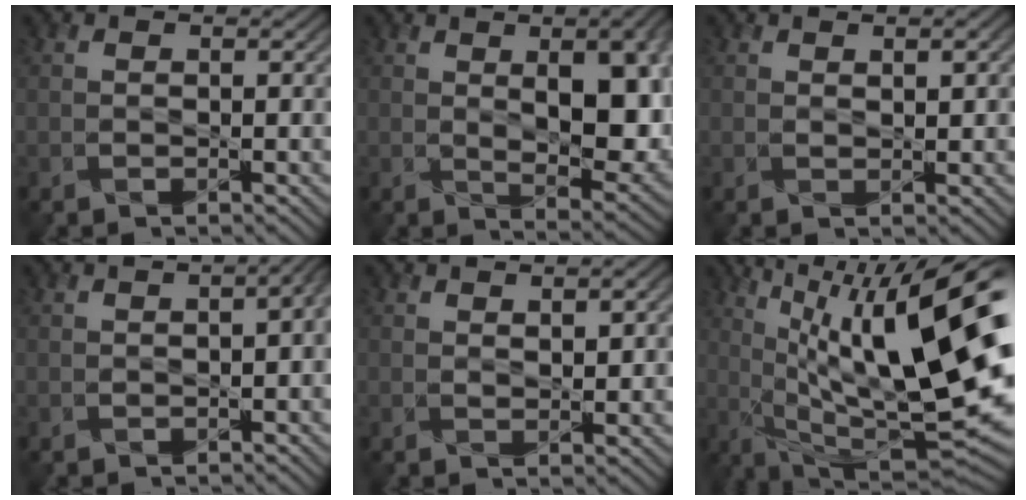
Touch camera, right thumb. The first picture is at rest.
{"total": 12.9, "force": [1.7, 5.6, 11.5], "torque": [-0.151, 0.002, 0.025]}
{"total": 1.8, "force": [0.8, 0.4, 1.6], "torque": [-0.024, -0.002, 0.017]}
{"total": 3.8, "force": [-0.3, 1.5, 3.4], "torque": [-0.038, -0.003, 0.004]}
{"total": 2.6, "force": [1.0, 0.8, 2.2], "torque": [-0.035, -0.002, 0.022]}
{"total": 20.6, "force": [5.1, 6.5, 18.8], "torque": [-0.281, 0.023, 0.083]}